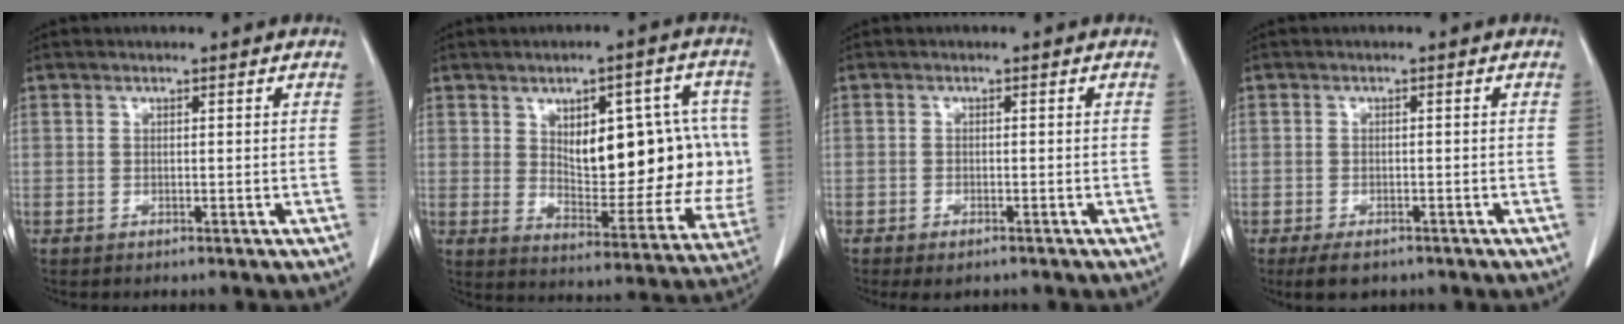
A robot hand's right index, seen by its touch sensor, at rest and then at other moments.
{"total": 18.0, "force": [2.7, 7.9, 16.0], "torque": [-0.209, 0.014, 0.052]}
{"total": 2.4, "force": [-1.8, 0.9, 1.3], "torque": [-0.020, -0.002, -0.021]}
{"total": 3.8, "force": [-2.7, 1.9, 1.9], "torque": [-0.032, -0.005, -0.037]}